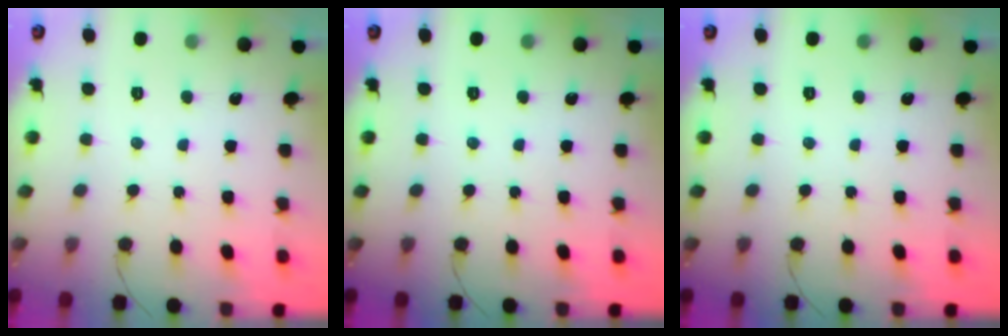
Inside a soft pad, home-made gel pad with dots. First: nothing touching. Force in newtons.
{"total": 0.0}
{"total": 0.0}